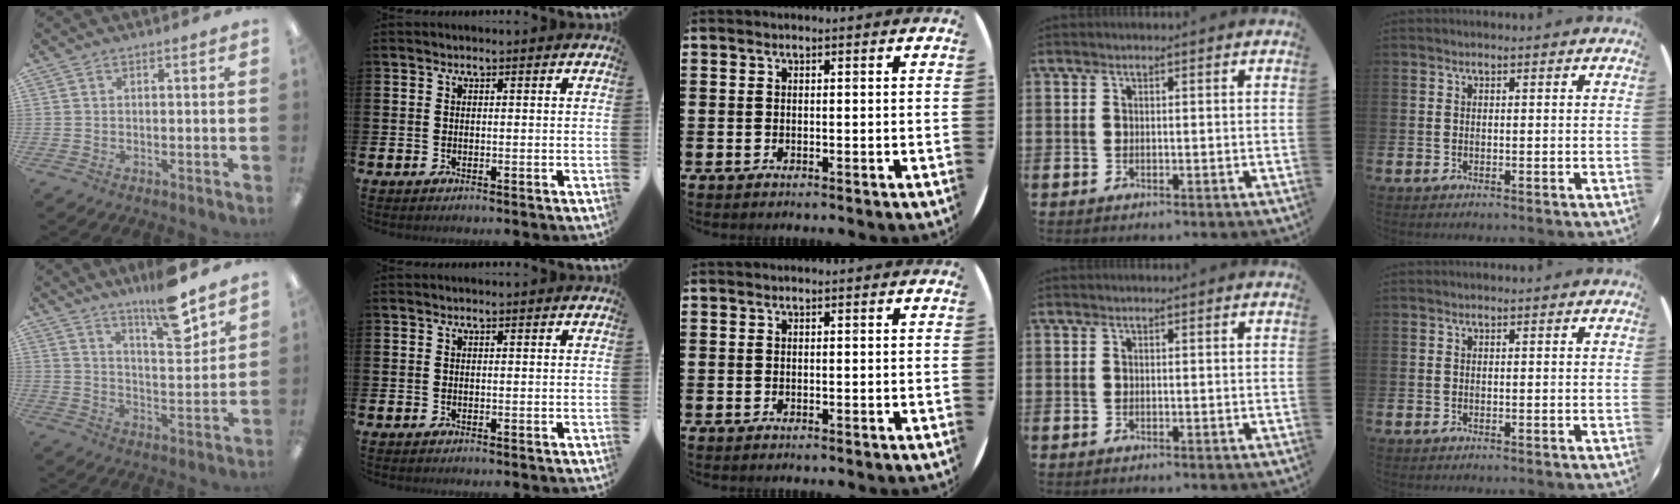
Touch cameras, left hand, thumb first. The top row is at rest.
{"thumb": {"total": 12.8, "force": [10.0, 2.6, 7.5], "torque": [-0.108, -0.065, 0.166]}}